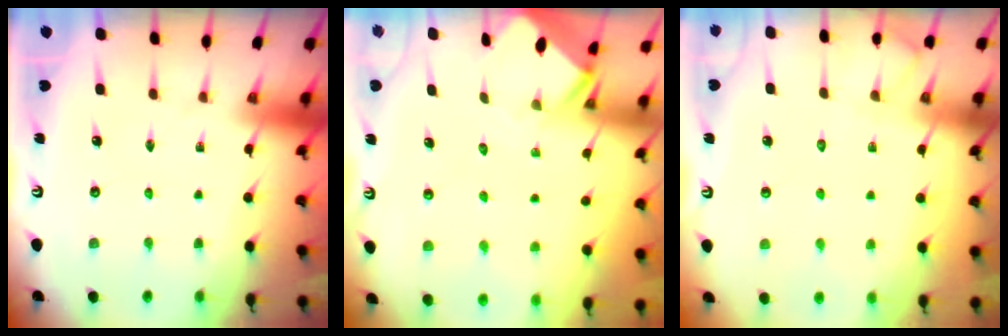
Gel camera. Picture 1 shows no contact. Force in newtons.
{"total": 2.6, "press": 2.6, "slide": 0.1}
{"total": 6.0, "press": 6.0, "slide": 0.7}